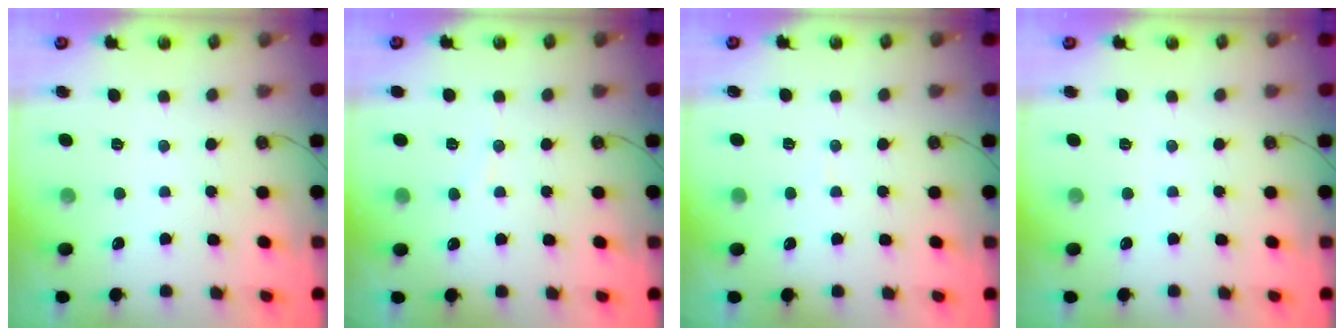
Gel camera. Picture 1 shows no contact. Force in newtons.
{"total": 2.9, "press": 2.9, "slide": 0.3}
{"total": 3.5, "press": 3.5, "slide": 0.5}
{"total": 0.0}